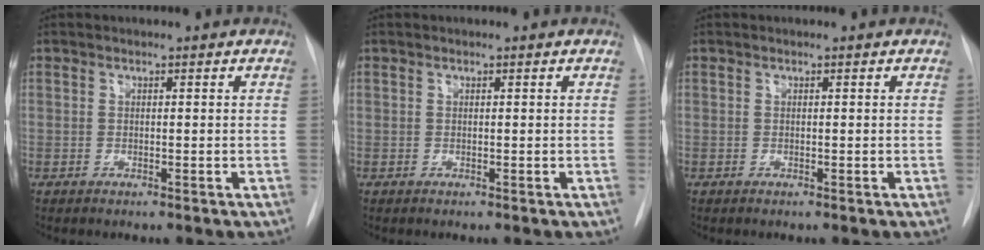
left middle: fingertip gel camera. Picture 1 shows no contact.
{"total": 0.0}
{"total": 0.0}